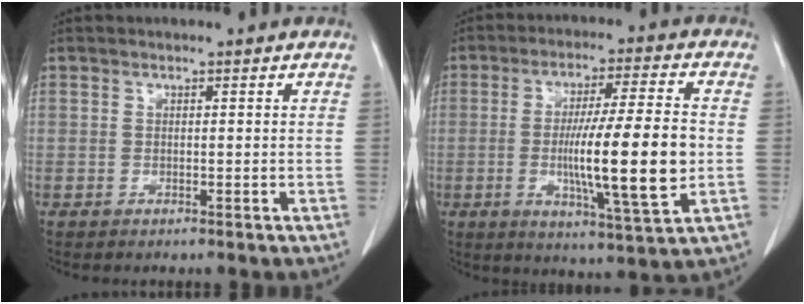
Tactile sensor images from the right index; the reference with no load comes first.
{"total": 15.1, "force": [-1.9, 0.5, 14.9], "torque": [-0.253, -0.012, -0.033]}